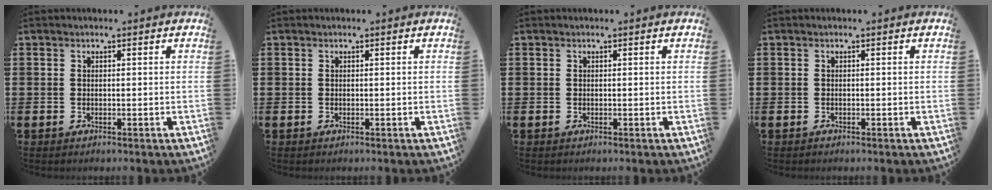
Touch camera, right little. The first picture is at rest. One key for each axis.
{"total": 0.0}
{"total": 0.0}
{"total": 0.0}